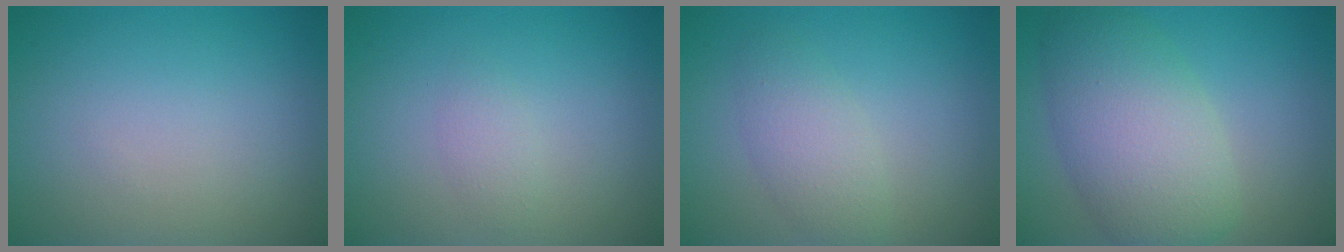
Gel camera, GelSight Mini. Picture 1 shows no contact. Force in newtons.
{"total": 1.1, "press": 1.1, "slide": 0.1}
{"total": 2.7, "press": 2.7, "slide": 0.1}
{"total": 7.5, "press": 7.5, "slide": 0.4}